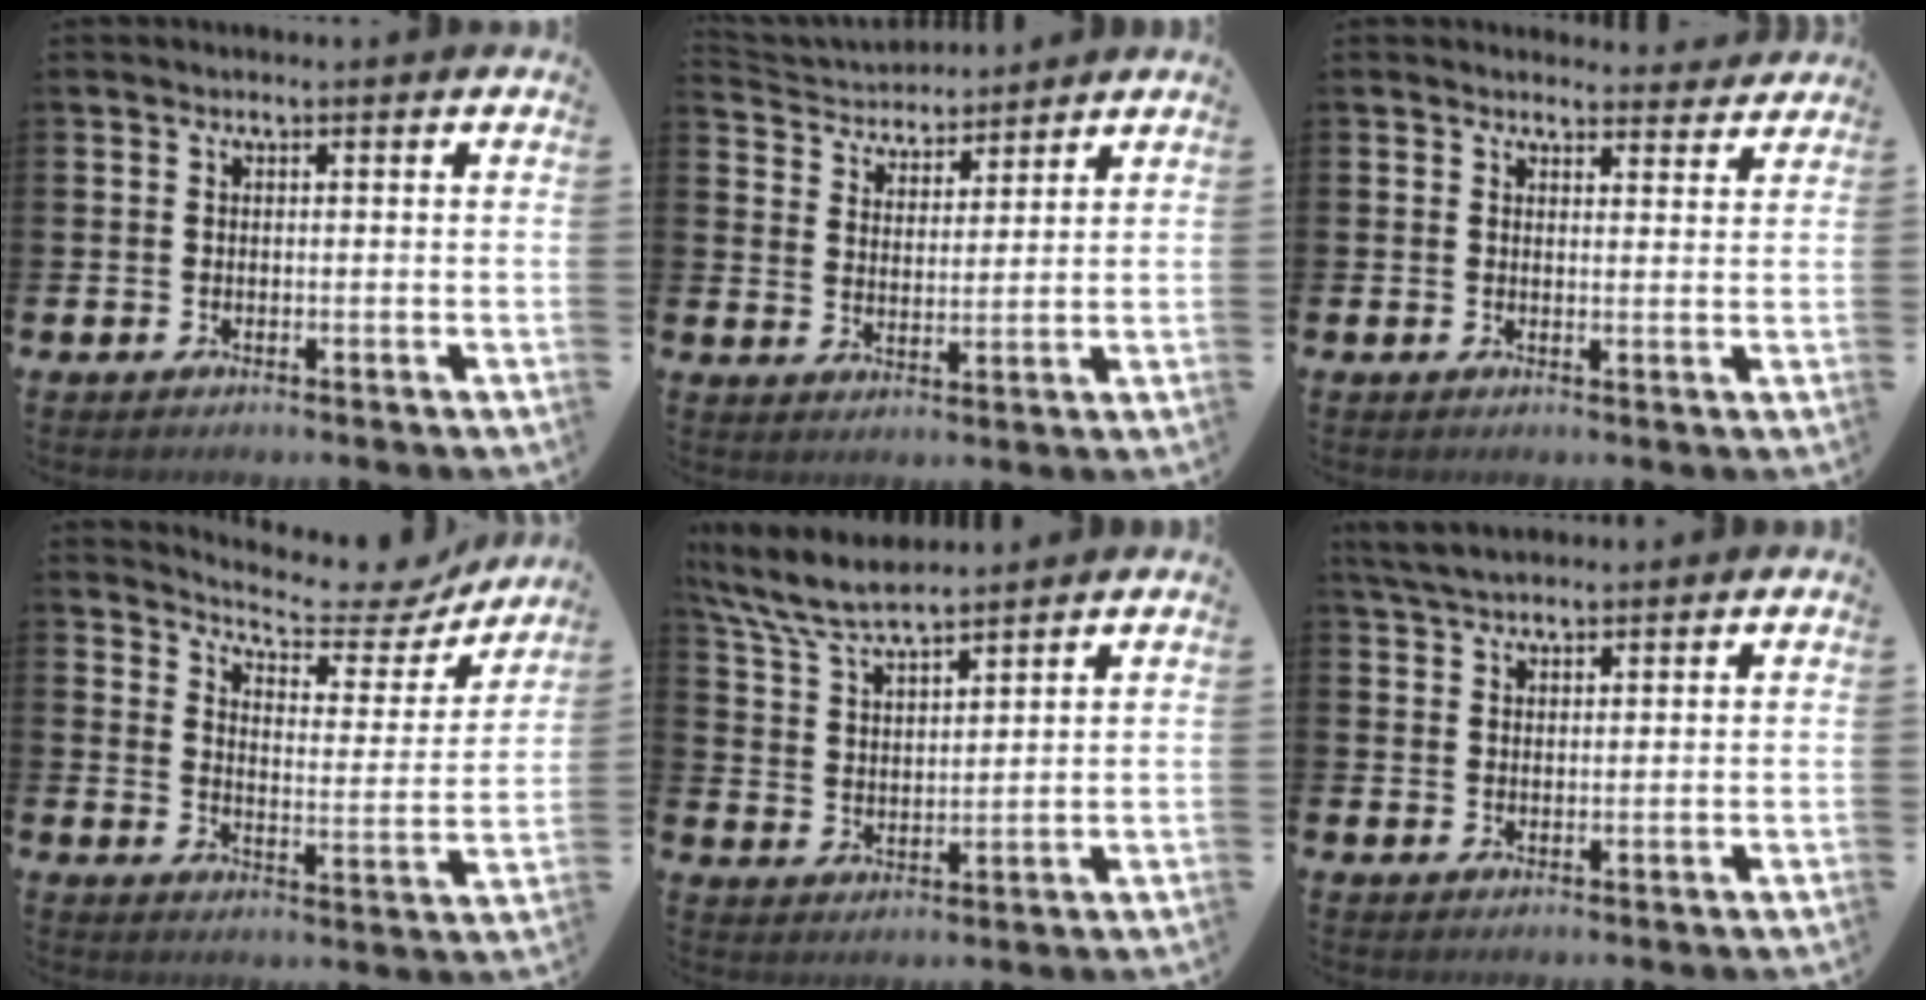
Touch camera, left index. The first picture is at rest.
{"total": 4.1, "force": [3.8, 1.4, -0.6], "torque": [-0.014, -0.027, 0.065]}
{"total": 2.8, "force": [2.7, 0.6, -0.1], "torque": [0.006, -0.018, 0.048]}
{"total": 6.8, "force": [6.3, 1.6, 2.0], "torque": [-0.051, -0.054, 0.102]}
{"total": 7.4, "force": [6.9, 0.9, 2.4], "torque": [-0.076, -0.030, 0.125]}
{"total": 4.3, "force": [3.9, 1.0, 1.3], "torque": [-0.033, -0.009, 0.074]}